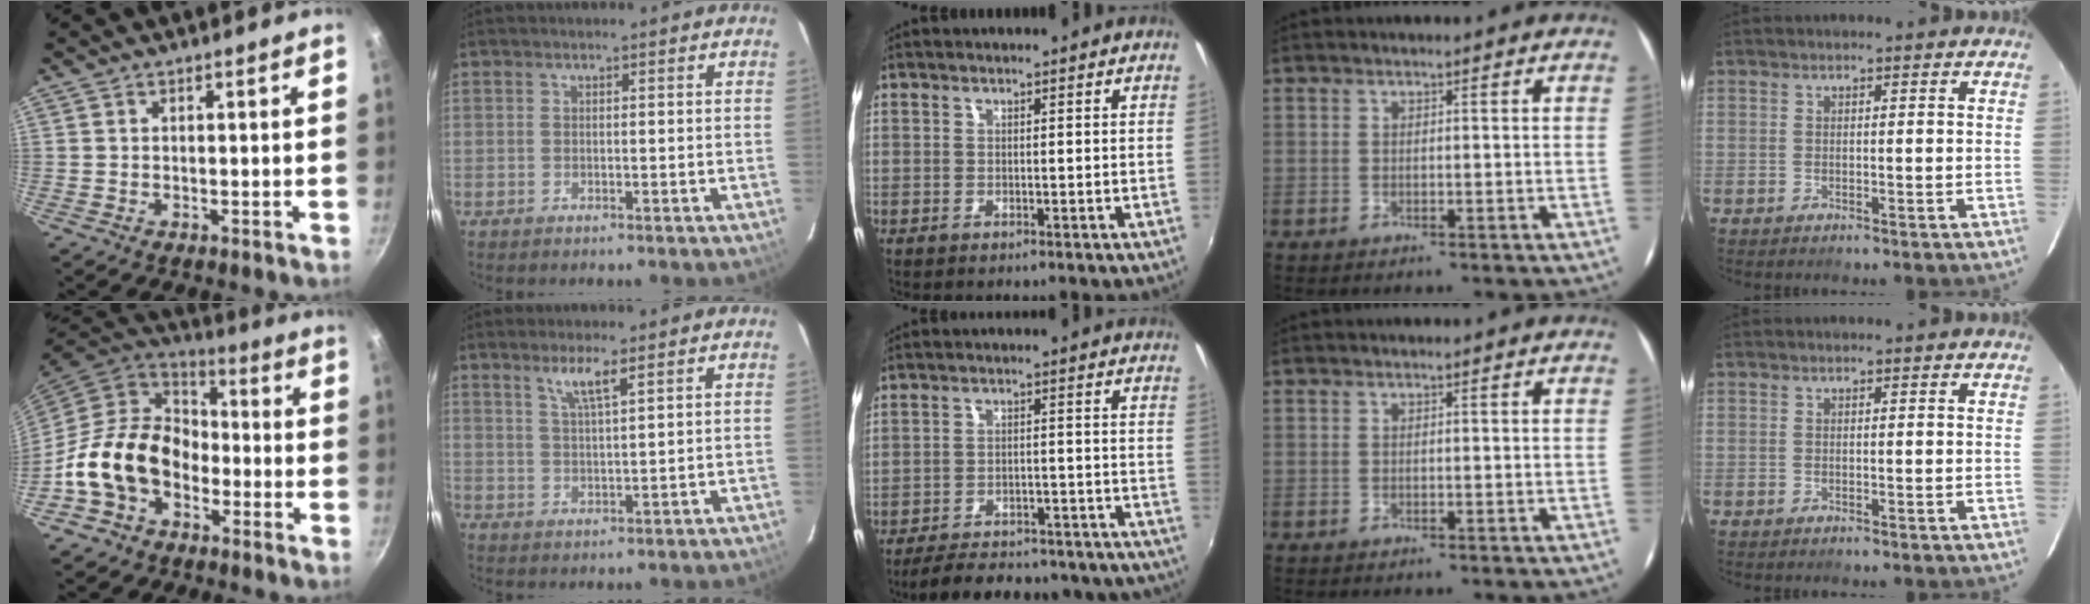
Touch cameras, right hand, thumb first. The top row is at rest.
{"thumb": {"total": 16.5, "force": [-5.3, 12.2, 9.8], "torque": [-0.137, 0.052, -0.112]}, "index": {"total": 4.3, "force": [2.7, 0.0, 3.3], "torque": [-0.064, -0.002, 0.052]}, "middle": {"total": 25.9, "force": [-23.2, 7.1, 8.8], "torque": [-0.155, 0.024, -0.278]}}